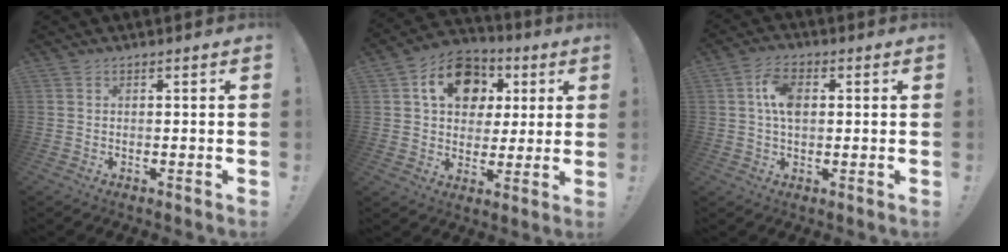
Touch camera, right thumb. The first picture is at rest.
{"total": 16.1, "force": [5.6, 12.3, 8.7], "torque": [-0.123, -0.009, 0.107]}
{"total": 8.1, "force": [1.3, 5.0, 6.2], "torque": [-0.115, 0.005, 0.023]}